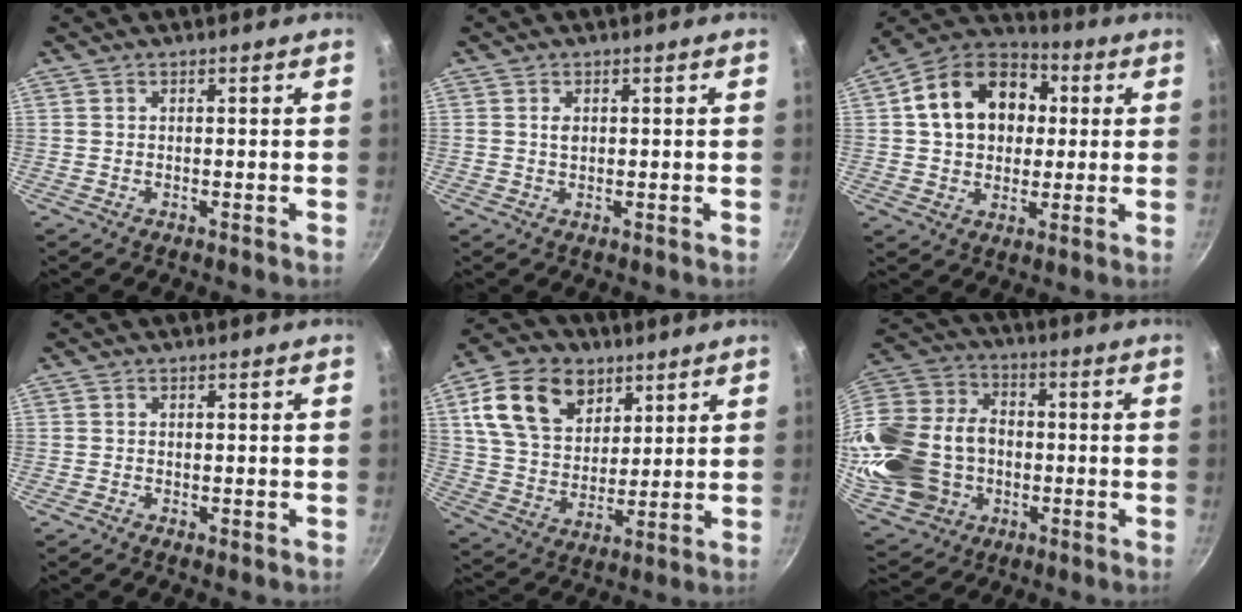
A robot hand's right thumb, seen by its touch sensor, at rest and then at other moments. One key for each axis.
{"total": 1.3, "fx": 0.3, "fy": 0.9, "fz": 1.0, "tx": -0.016, "ty": 0.000, "tz": 0.004}
{"total": 17.9, "fx": 3.4, "fy": 13.5, "fz": 11.2, "tx": -0.164, "ty": 0.029, "tz": 0.044}
{"total": 0.7, "fx": -0.4, "fy": 0.4, "fz": 0.5, "tx": -0.006, "ty": 0.000, "tz": -0.006}
{"total": 16.8, "fx": 7.5, "fy": 11.7, "fz": 9.4, "tx": -0.142, "ty": -0.018, "tz": 0.135}
{"total": 25.8, "fx": -2.9, "fy": 20.2, "fz": 15.8, "tx": -0.329, "ty": 0.039, "tz": -0.034}